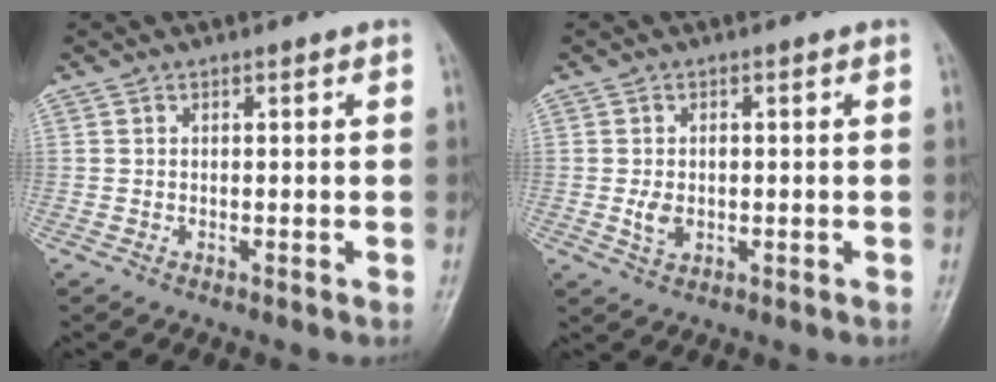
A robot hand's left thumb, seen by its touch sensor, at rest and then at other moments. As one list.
[{"total": 3.2, "force": [-0.3, 2.2, 2.4], "torque": [-0.041, -0.001, -0.003]}]